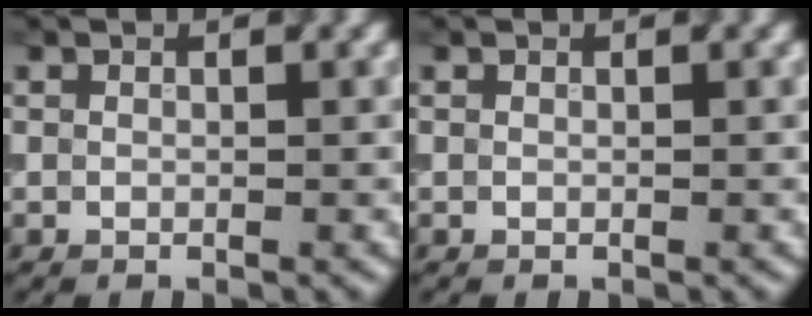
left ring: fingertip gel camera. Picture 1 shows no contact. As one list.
[{"total": 0.0}]